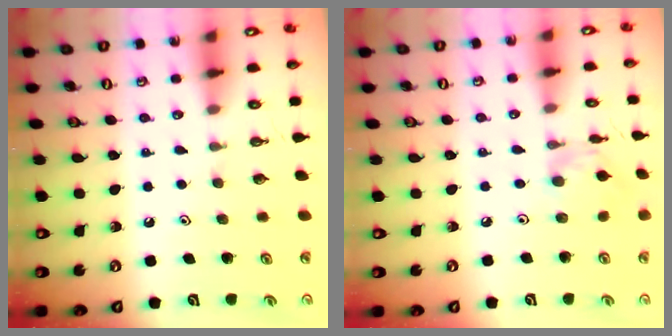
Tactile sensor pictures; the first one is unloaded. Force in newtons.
{"total": 2.9, "press": 2.9, "slide": 0.2}